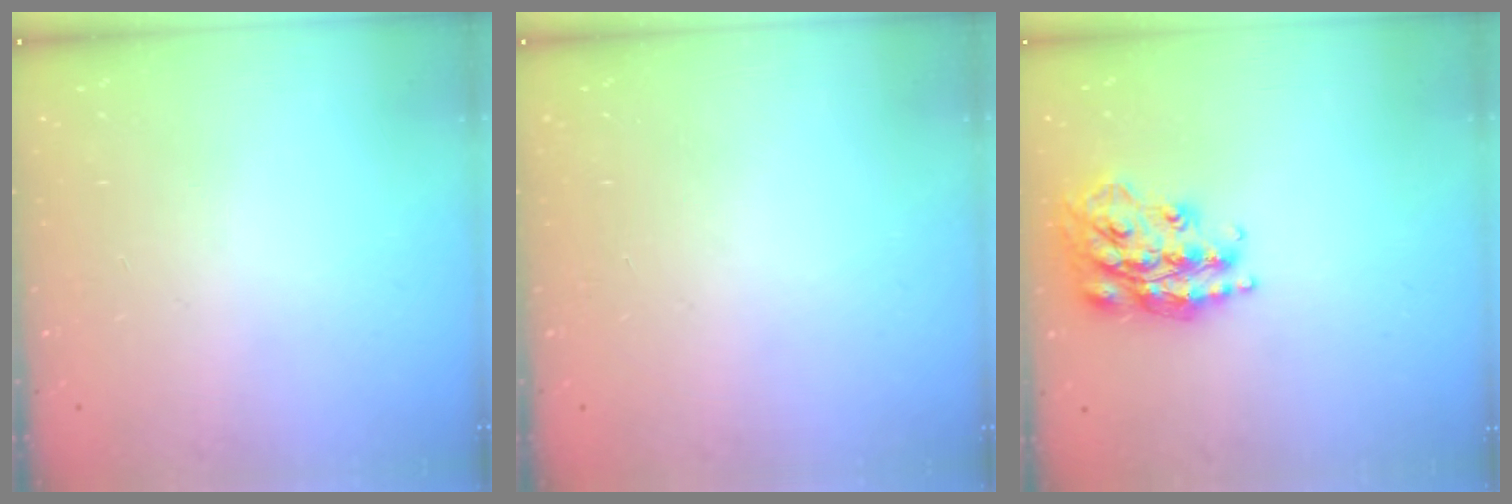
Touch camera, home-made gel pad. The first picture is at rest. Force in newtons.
{"total": 0.0}
{"total": 19.2, "press": 19.2, "slide": 1.3}